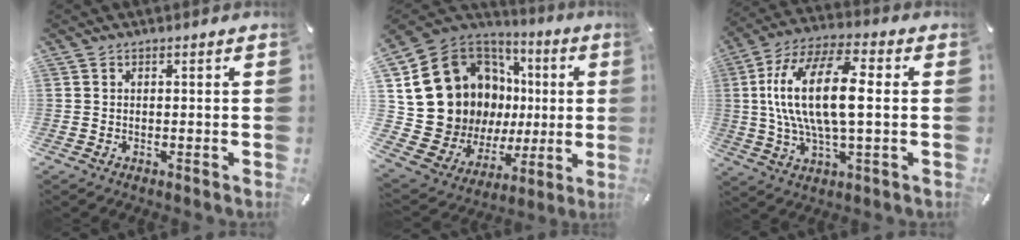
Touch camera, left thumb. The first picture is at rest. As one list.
[{"total": 18.8, "force": [3.0, 16.5, 8.6], "torque": [-0.147, -0.057, 0.100]}, {"total": 18.2, "force": [1.5, 7.6, 16.5], "torque": [-0.340, 0.002, 0.020]}]